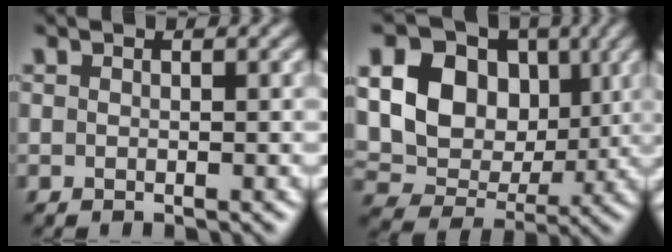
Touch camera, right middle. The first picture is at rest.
{"total": 15.5, "force": [3.8, 12.7, 8.1], "torque": [-0.201, 0.040, 0.069]}